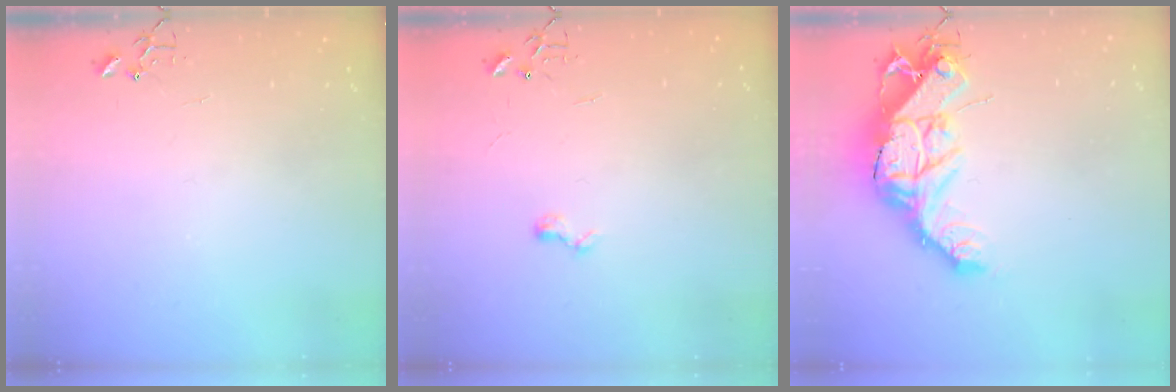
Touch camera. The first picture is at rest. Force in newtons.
{"total": 6.0, "press": 6.0, "slide": 0.7}
{"total": 17.7, "press": 17.6, "slide": 1.5}